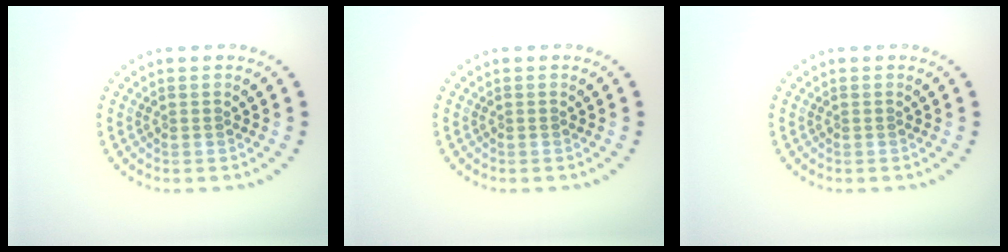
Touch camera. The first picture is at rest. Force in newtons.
{"total": 0.0}
{"total": 0.0}